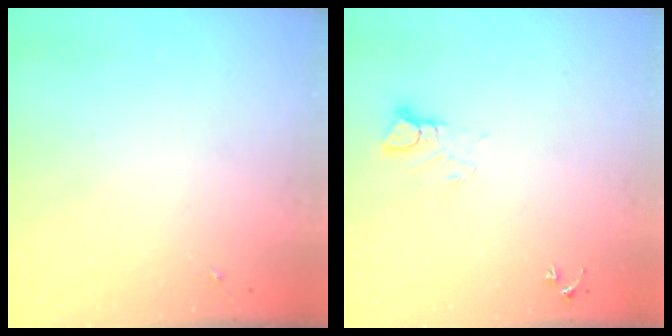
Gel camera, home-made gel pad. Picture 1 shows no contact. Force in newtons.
{"total": 3.8, "press": 3.8, "slide": 0.3}